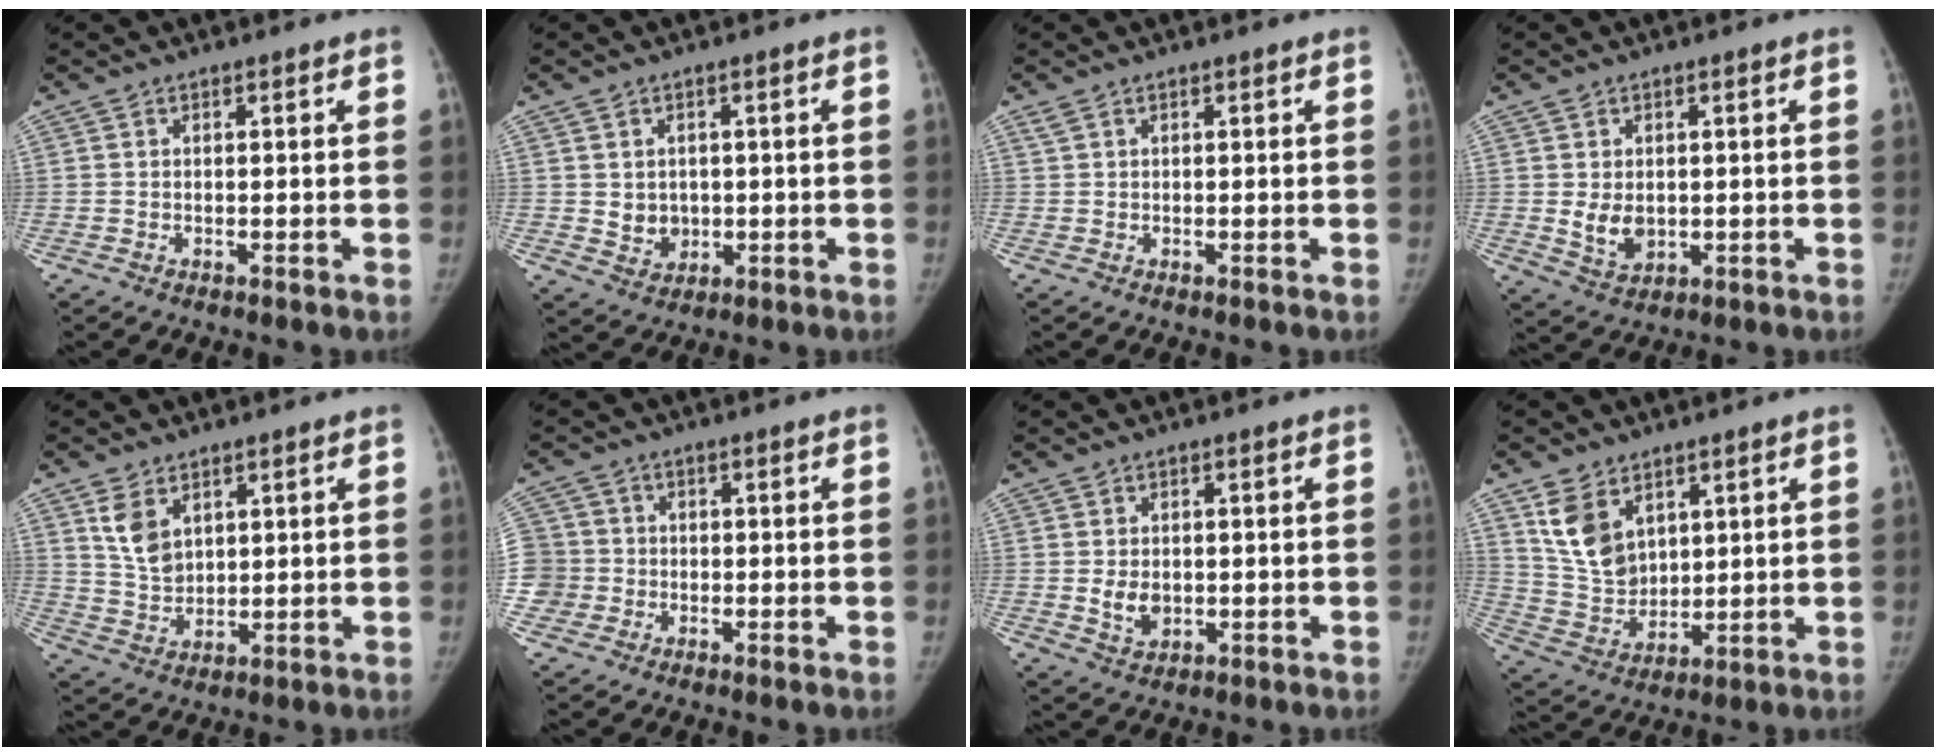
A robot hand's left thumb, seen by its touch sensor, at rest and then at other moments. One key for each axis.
{"total": 4.1, "fx": 0.1, "fy": 3.6, "fz": 1.9, "tx": -0.013, "ty": -0.012, "tz": 0.014}
{"total": 0.9, "fx": 0.7, "fy": 0.4, "fz": 0.4, "tx": -0.010, "ty": 0.008, "tz": 0.017}
{"total": 4.6, "fx": 0.0, "fy": 3.4, "fz": 3.1, "tx": -0.040, "ty": -0.019, "tz": 0.013}
{"total": 6.6, "fx": 3.4, "fy": 4.2, "fz": 3.8, "tx": -0.057, "ty": -0.020, "tz": 0.076}
{"total": 6.3, "fx": -0.8, "fy": 6.2, "fz": 0.6, "tx": 0.000, "ty": 0.017, "tz": -0.018}
{"total": 3.7, "fx": -0.2, "fy": 2.8, "fz": 2.4, "tx": -0.030, "ty": -0.014, "tz": 0.005}
{"total": 10.7, "fx": 5.6, "fy": 7.1, "fz": 5.7, "tx": -0.087, "ty": -0.028, "tz": 0.127}